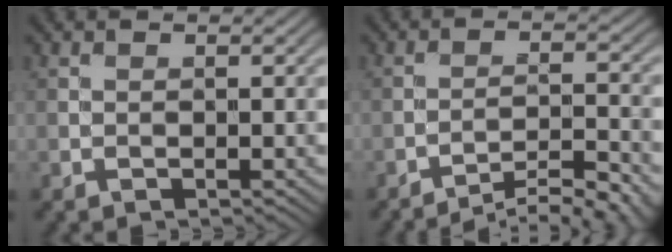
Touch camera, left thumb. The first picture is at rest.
{"total": 8.6, "force": [-7.3, 1.4, 4.3], "torque": [-0.068, 0.007, -0.100]}